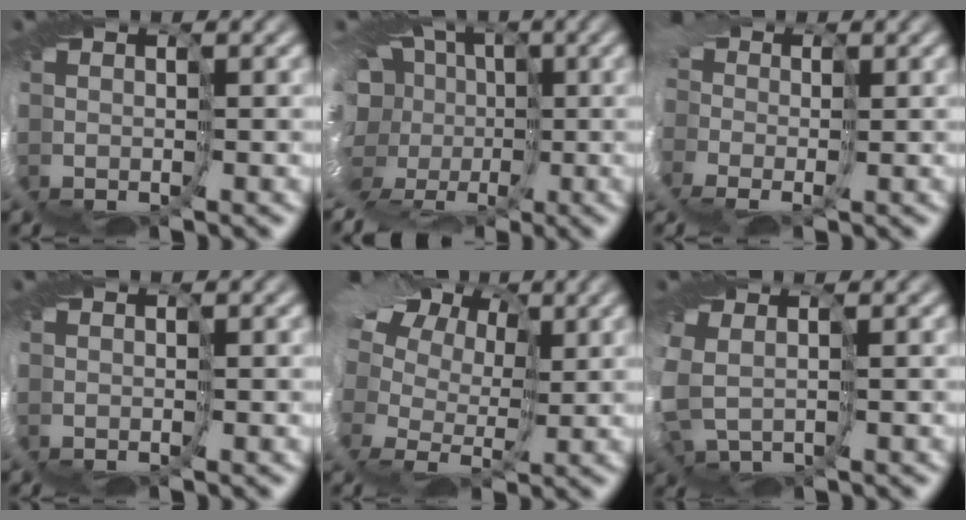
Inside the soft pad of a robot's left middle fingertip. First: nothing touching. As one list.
[{"total": 8.6, "force": [-1.1, 7.2, 4.6], "torque": [-0.099, 0.001, -0.025]}, {"total": 7.2, "force": [-0.7, 5.4, 4.7], "torque": [-0.090, -0.001, -0.037]}, {"total": 0.0}, {"total": 15.3, "force": [7.2, 9.5, 9.6], "torque": [-0.198, 0.057, 0.081]}, {"total": 4.8, "force": [-0.8, 3.3, 3.4], "torque": [-0.111, -0.021, 0.001]}]